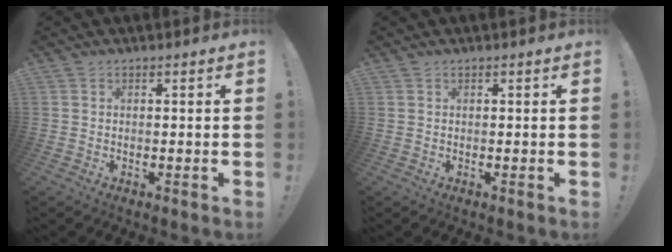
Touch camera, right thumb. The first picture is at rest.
{"total": 0.0}